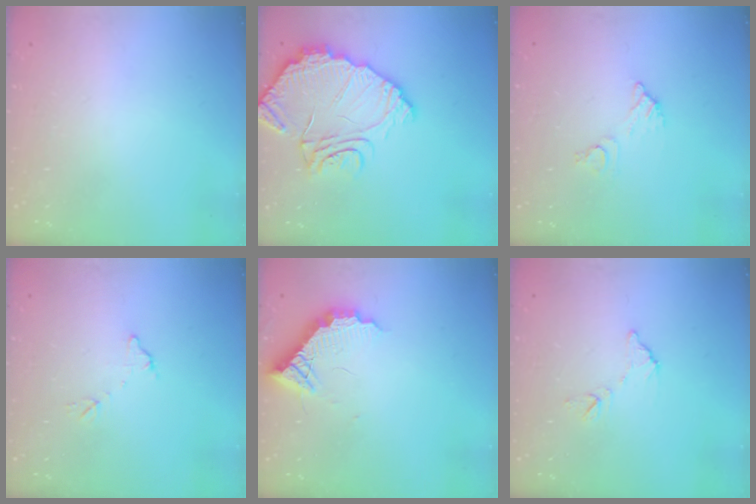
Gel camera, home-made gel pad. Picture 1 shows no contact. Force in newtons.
{"total": 15.3, "press": 15.3, "slide": 1.4}
{"total": 5.0, "press": 5.0, "slide": 0.3}
{"total": 7.0, "press": 7.0, "slide": 0.4}
{"total": 11.2, "press": 11.2, "slide": 0.6}
{"total": 7.5, "press": 7.5, "slide": 0.4}